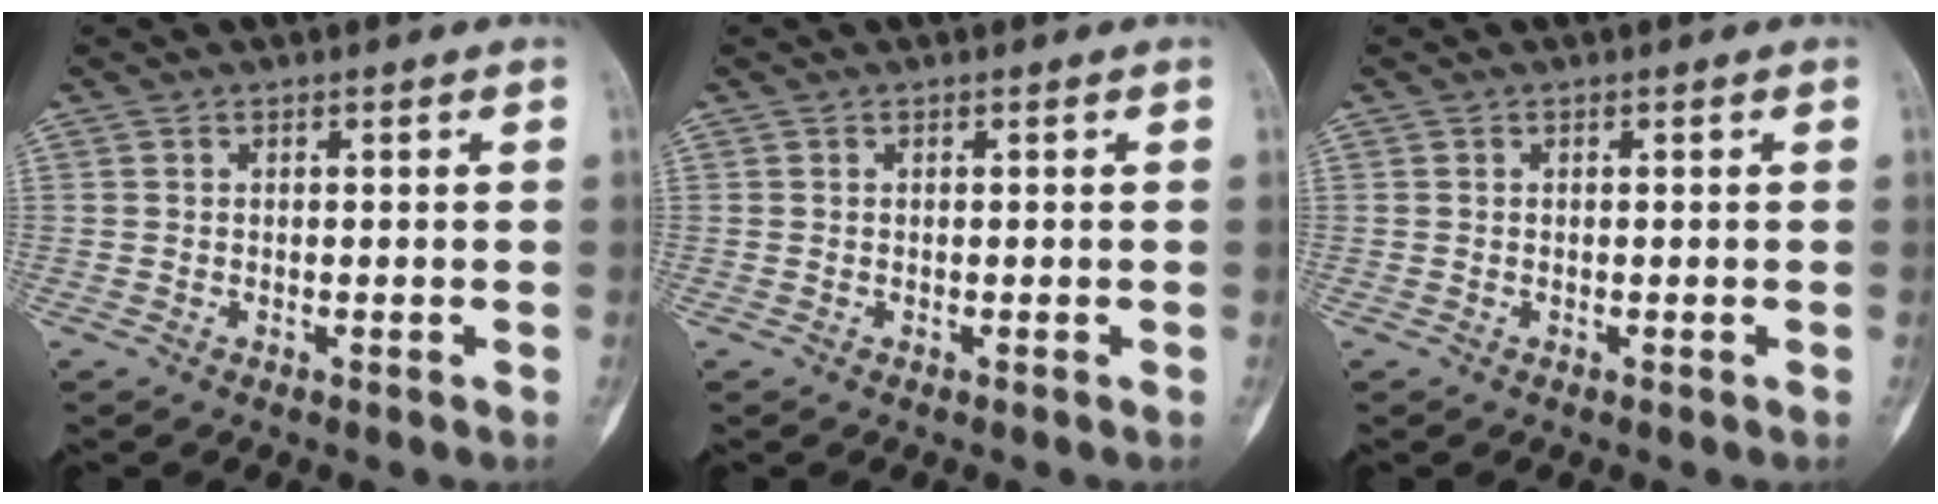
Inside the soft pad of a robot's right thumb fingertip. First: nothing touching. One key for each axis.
{"total": 0.0}
{"total": 0.0}